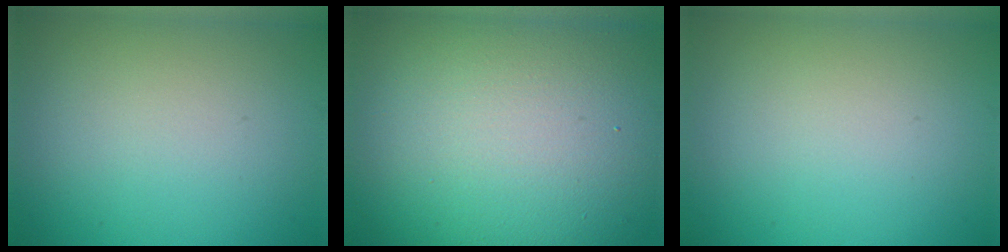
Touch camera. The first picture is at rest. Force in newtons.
{"total": 18.6, "press": 18.6, "slide": 0.9}
{"total": 0.0}